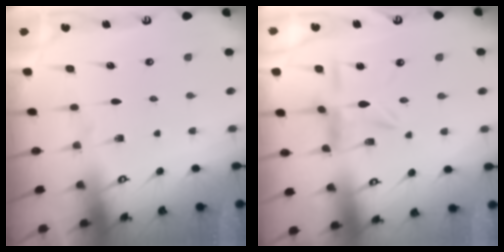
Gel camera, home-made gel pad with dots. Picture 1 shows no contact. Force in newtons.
{"total": 7.6, "press": 7.6, "slide": 0.6}